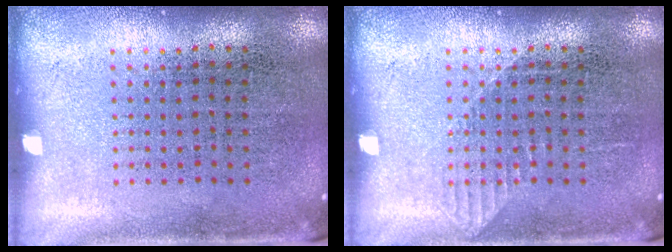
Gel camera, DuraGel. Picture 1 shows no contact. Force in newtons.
{"total": 0.7, "press": 0.6, "slide": 0.2}